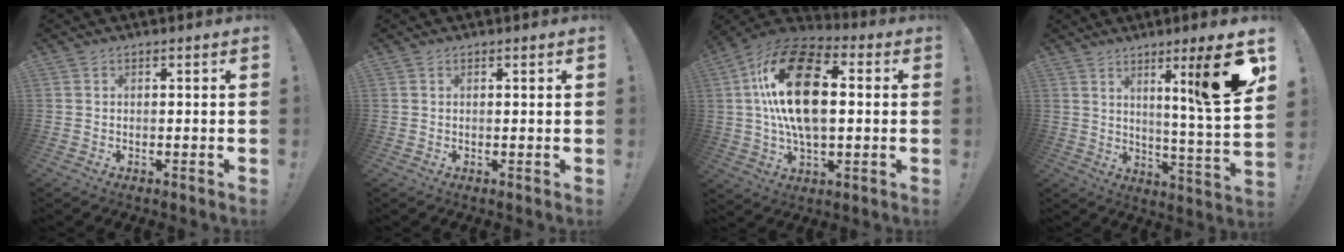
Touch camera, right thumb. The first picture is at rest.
{"total": 0.8, "force": [0.5, -0.1, 0.6], "torque": [0.003, -0.005, 0.006]}
{"total": 22.3, "force": [3.1, 12.6, 18.2], "torque": [-0.319, 0.003, 0.048]}
{"total": 15.4, "force": [7.0, -1.2, 13.7], "torque": [-0.191, -0.054, 0.078]}